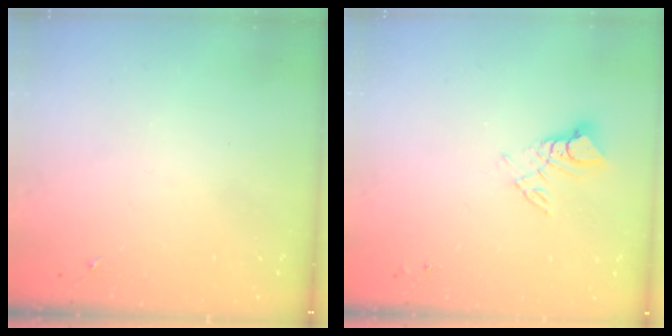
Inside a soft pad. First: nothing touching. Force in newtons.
{"total": 6.8, "press": 6.8, "slide": 0.5}